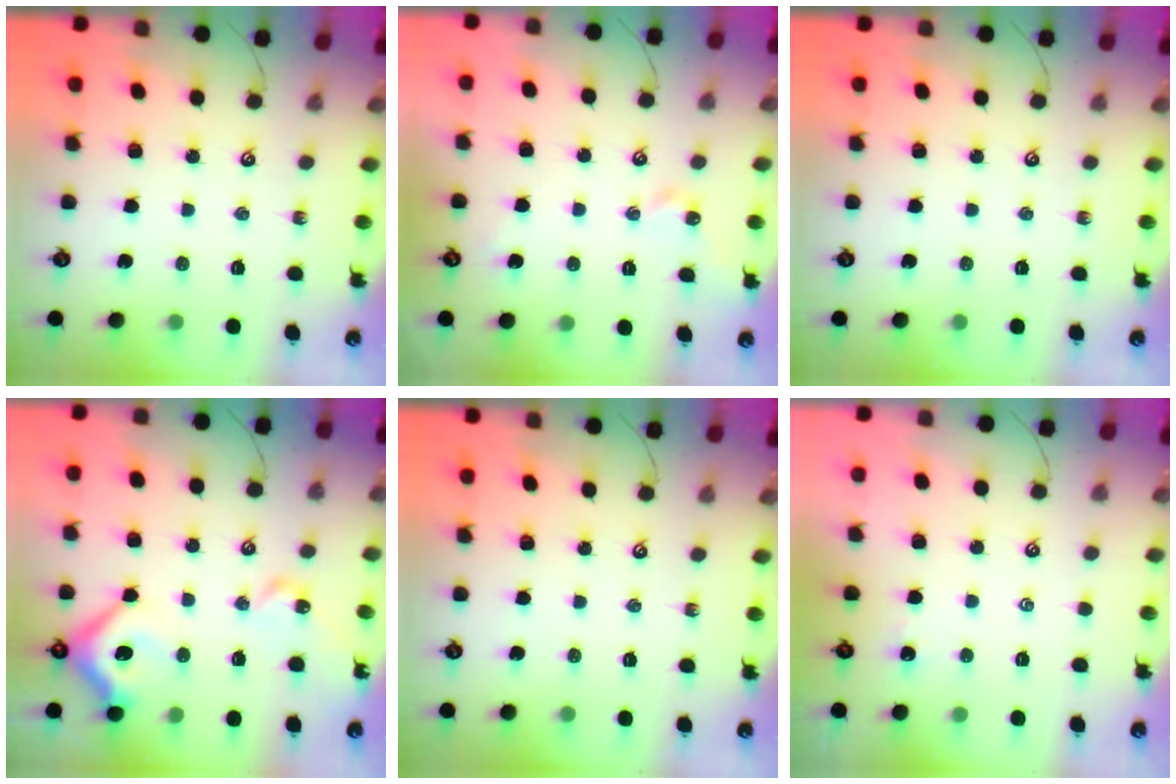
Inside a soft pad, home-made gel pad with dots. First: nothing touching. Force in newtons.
{"total": 2.3, "press": 2.3, "slide": 0.2}
{"total": 0.0}
{"total": 14.4, "press": 14.3, "slide": 1.7}
{"total": 0.0}
{"total": 2.4, "press": 2.4, "slide": 0.1}